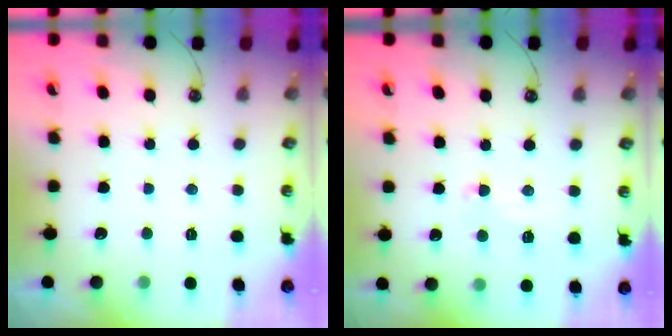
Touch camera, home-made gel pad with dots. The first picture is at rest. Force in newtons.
{"total": 2.0, "press": 1.7, "slide": 1.0}